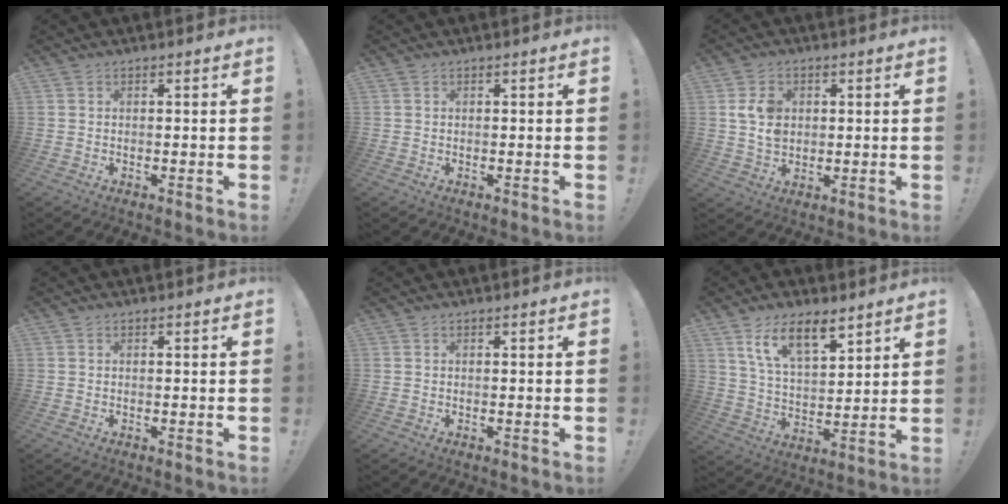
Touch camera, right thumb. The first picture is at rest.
{"total": 0.0}
{"total": 7.1, "force": [1.5, 5.6, 4.0], "torque": [-0.059, 0.000, 0.026]}
{"total": 0.0}
{"total": 0.0}
{"total": 12.8, "force": [8.4, 5.3, 8.1], "torque": [-0.141, -0.039, 0.153]}